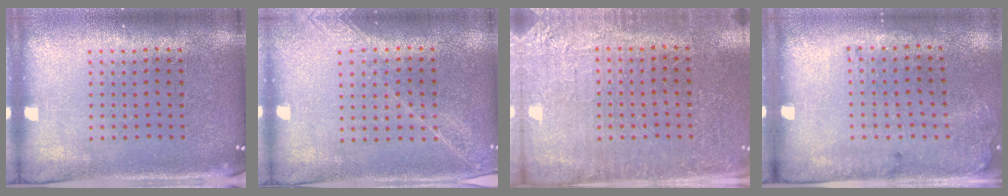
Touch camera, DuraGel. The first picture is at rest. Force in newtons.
{"total": 1.3, "press": 1.3, "slide": 0.4}
{"total": 2.7, "press": 2.7, "slide": 0.4}
{"total": 1.8, "press": 1.2, "slide": 1.3}